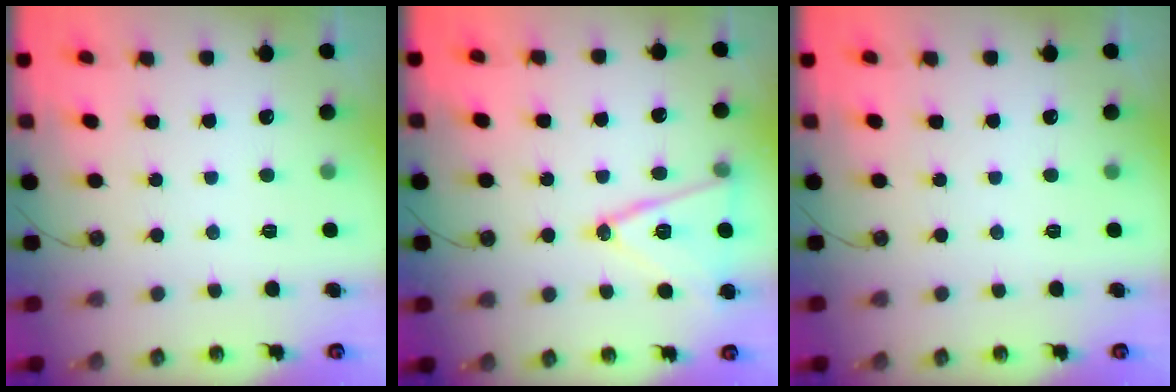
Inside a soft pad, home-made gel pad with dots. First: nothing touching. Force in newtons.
{"total": 14.7, "press": 14.4, "slide": 3.4}
{"total": 0.0}